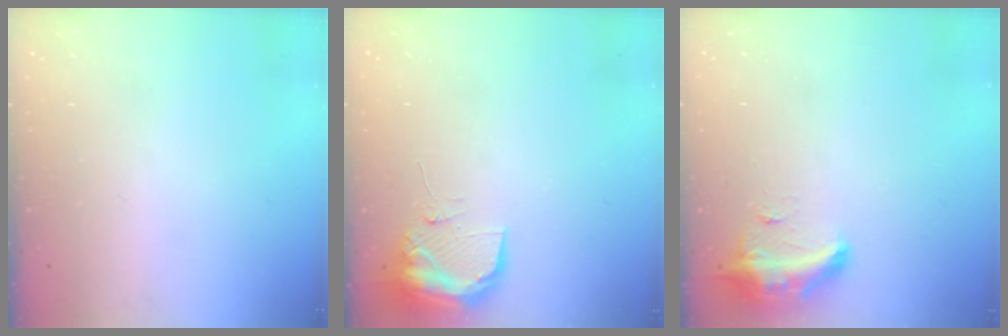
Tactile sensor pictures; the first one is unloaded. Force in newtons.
{"total": 10.4, "press": 10.4, "slide": 1.2}
{"total": 15.9, "press": 11.4, "slide": 11.1}